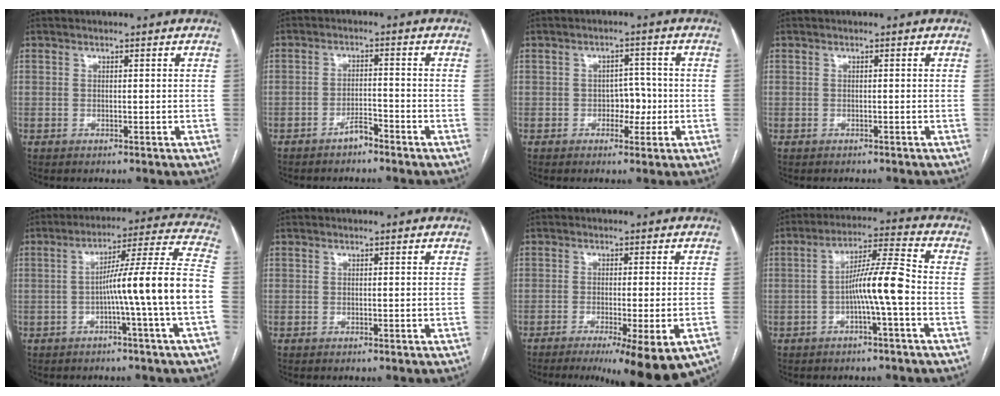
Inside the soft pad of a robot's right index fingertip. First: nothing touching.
{"total": 2.6, "force": [-2.2, 0.6, 1.3], "torque": [-0.022, 0.002, -0.039]}
{"total": 3.7, "force": [-0.9, 2.4, 2.7], "torque": [-0.032, 0.009, -0.012]}
{"total": 1.6, "force": [-1.4, 0.7, 0.4], "torque": [-0.008, 0.000, -0.017]}
{"total": 13.4, "force": [-3.1, -2.1, 12.9], "torque": [-0.186, 0.020, -0.053]}
{"total": 0.0}
{"total": 12.8, "force": [-8.6, 1.2, 9.4], "torque": [-0.092, -0.022, -0.122]}
{"total": 8.2, "force": [-2.1, -0.2, 8.0], "torque": [-0.143, 0.018, -0.036]}